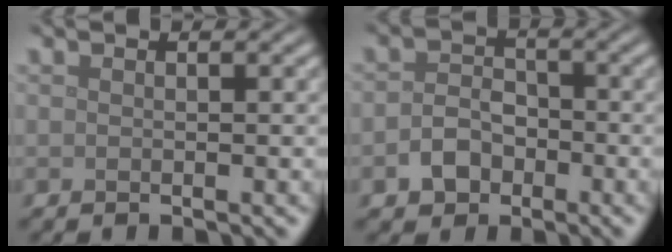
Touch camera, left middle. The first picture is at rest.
{"total": 3.0, "force": [-1.5, 2.3, 1.3], "torque": [-0.021, 0.003, -0.030]}